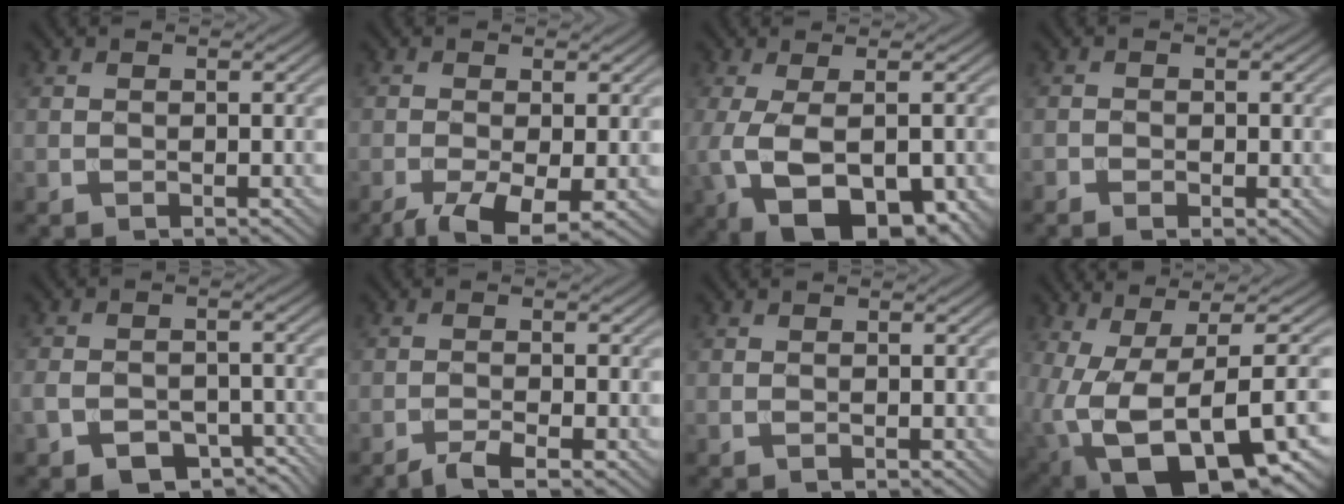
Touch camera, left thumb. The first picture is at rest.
{"total": 5.9, "force": [-3.1, 1.7, 4.7], "torque": [-0.087, -0.009, -0.055]}
{"total": 11.8, "force": [-3.7, 5.6, 9.7], "torque": [-0.202, -0.024, -0.043]}
{"total": 1.3, "force": [-0.7, 0.7, 0.8], "torque": [-0.016, -0.003, -0.013]}
{"total": 7.1, "force": [-4.3, 4.3, 3.7], "torque": [-0.067, -0.013, -0.069]}
{"total": 2.4, "force": [-1.8, 0.2, 1.6], "torque": [-0.030, 0.001, -0.041]}
{"total": 0.0}
{"total": 16.6, "force": [-5.2, 7.1, 14.0], "torque": [-0.240, -0.036, -0.041]}